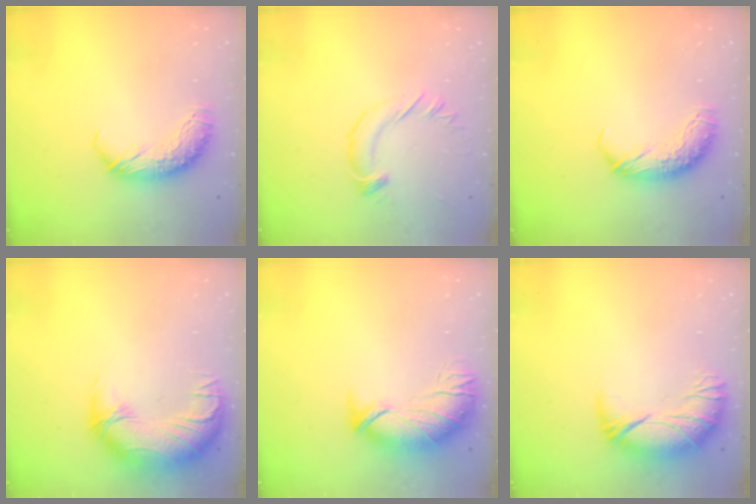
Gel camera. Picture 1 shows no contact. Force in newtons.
{"total": 2.5, "press": 2.5, "slide": 0.2}
{"total": 0.0}
{"total": 2.8, "press": 0.1, "slide": 2.8}
{"total": 2.7, "press": 1.1, "slide": 2.4}
{"total": 3.3, "press": 1.9, "slide": 2.7}